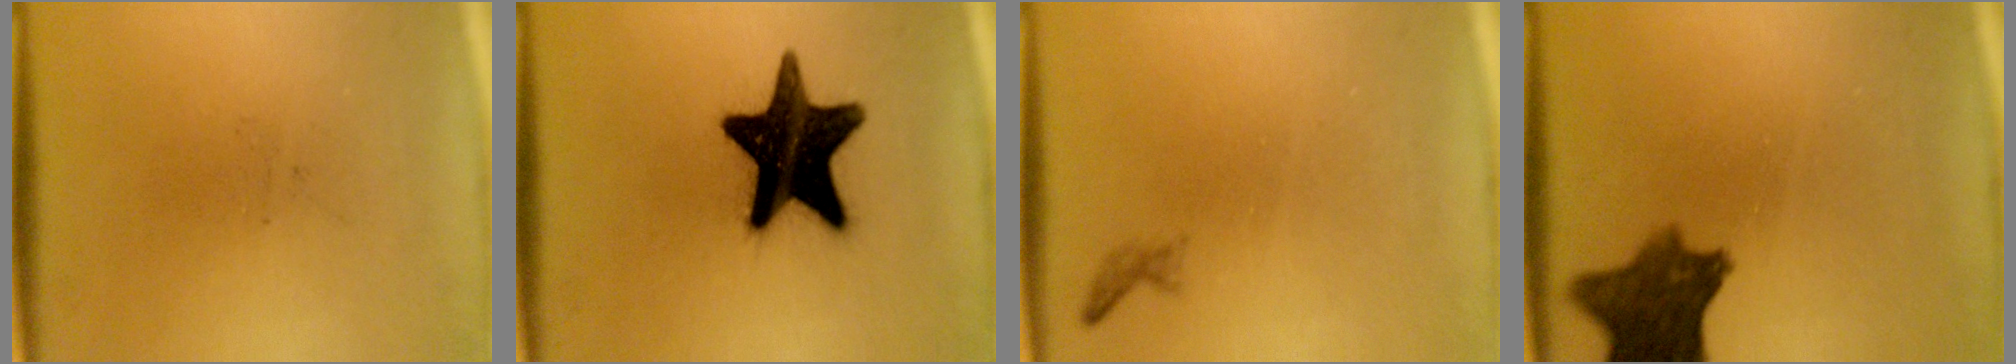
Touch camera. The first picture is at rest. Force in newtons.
{"total": 17.5}
{"total": 0.6}
{"total": 9.1}